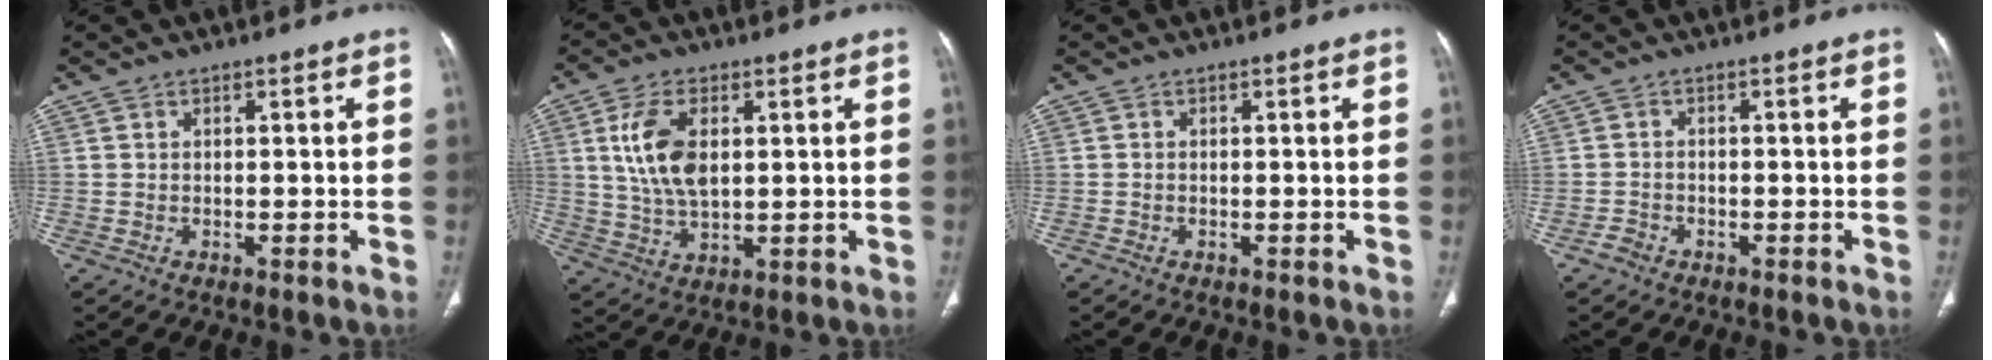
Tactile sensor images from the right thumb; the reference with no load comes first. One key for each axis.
{"total": 10.0, "fx": 2.2, "fy": 5.4, "fz": 8.1, "tx": -0.160, "ty": -0.007, "tz": 0.047}
{"total": 0.0}
{"total": 1.8, "fx": -1.3, "fy": 1.2, "fz": 0.4, "tx": -0.007, "ty": 0.008, "tz": -0.026}